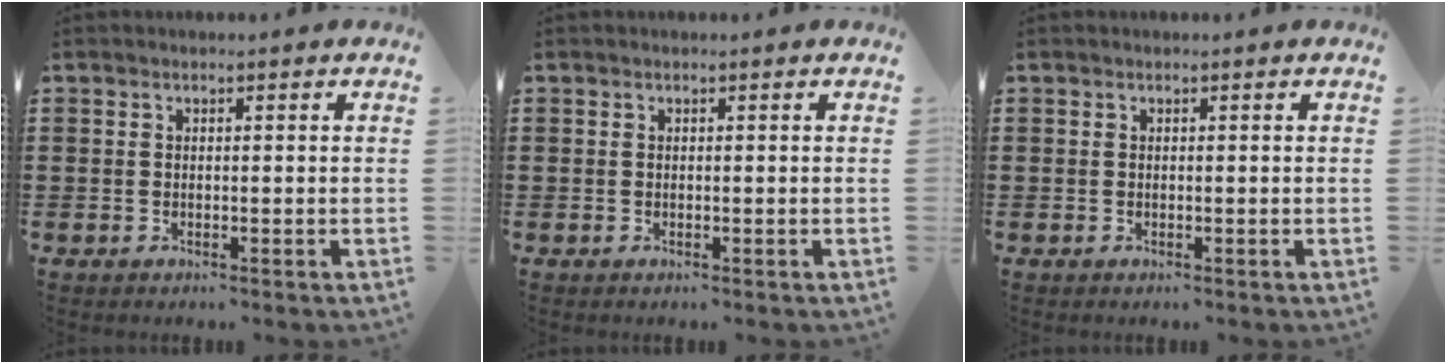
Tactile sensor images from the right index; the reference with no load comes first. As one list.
[{"total": 0.0}, {"total": 0.0}]